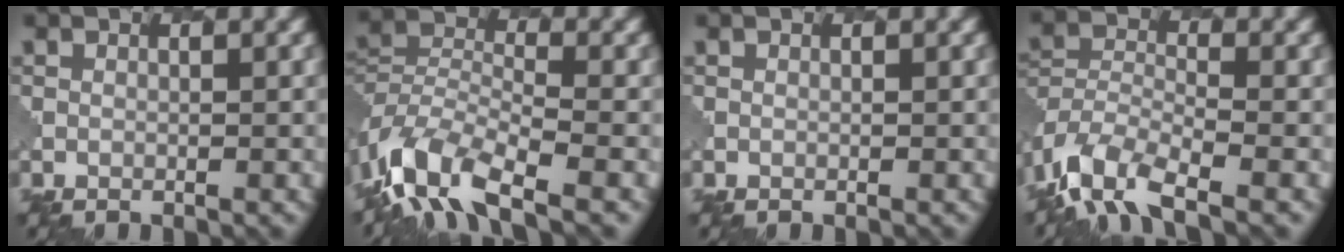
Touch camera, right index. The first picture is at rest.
{"total": 9.1, "force": [-6.0, 4.0, 5.6], "torque": [-0.108, -0.009, -0.124]}
{"total": 0.0}
{"total": 8.1, "force": [-5.4, 3.6, 4.8], "torque": [-0.093, -0.012, -0.111]}